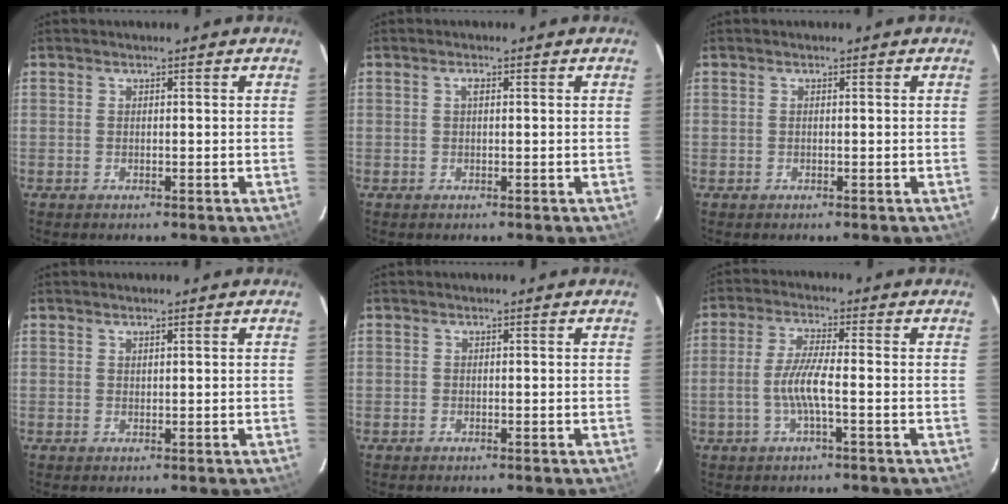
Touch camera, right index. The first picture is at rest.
{"total": 0.9, "force": [0.2, 0.4, 0.8], "torque": [-0.015, 0.004, 0.002]}
{"total": 0.0}
{"total": 0.7, "force": [0.6, 0.2, 0.3], "torque": [-0.005, 0.002, 0.011]}
{"total": 0.0}
{"total": 6.1, "force": [-1.7, 0.5, 5.8], "torque": [-0.122, 0.000, -0.032]}